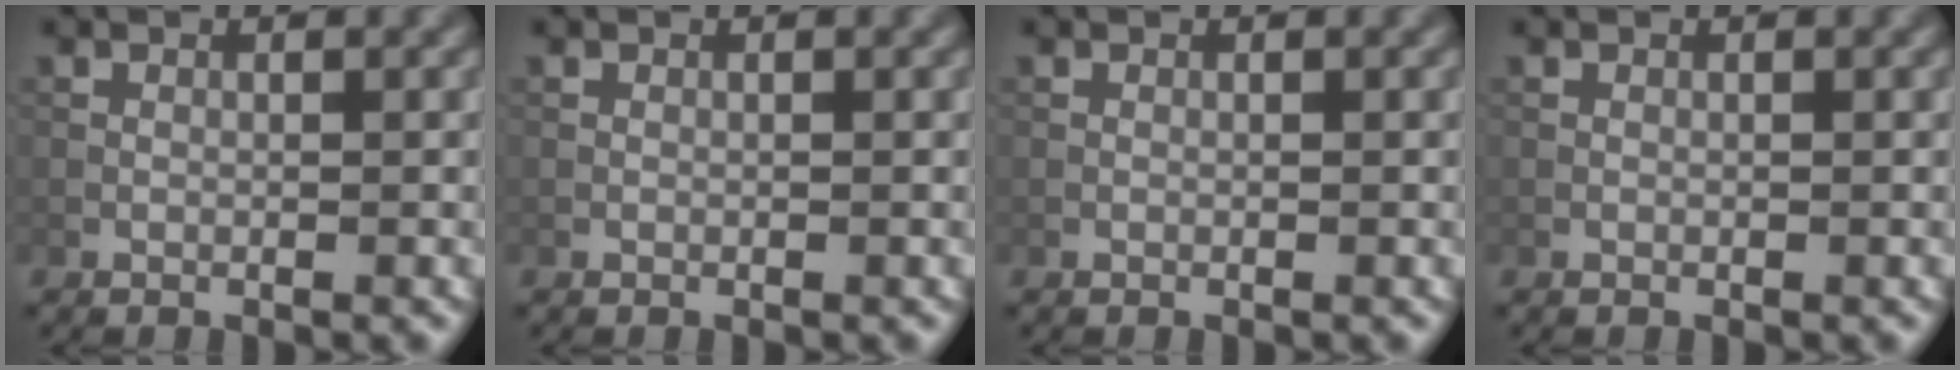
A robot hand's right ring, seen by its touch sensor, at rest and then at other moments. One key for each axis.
{"total": 0.0}
{"total": 0.0}
{"total": 0.0}